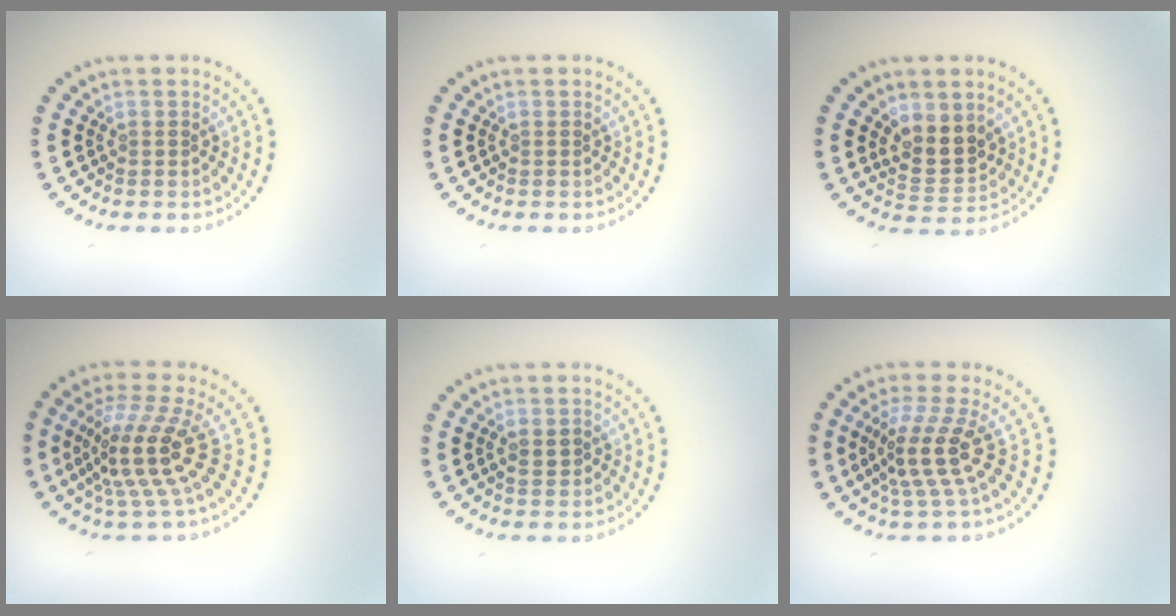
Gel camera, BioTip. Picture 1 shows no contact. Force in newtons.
{"total": 0.0}
{"total": 3.4, "press": 3.1, "slide": 1.4}
{"total": 5.0, "press": 3.6, "slide": 3.4}
{"total": 1.2, "press": 1.2, "slide": 0.1}
{"total": 3.9, "press": 2.7, "slide": 2.8}